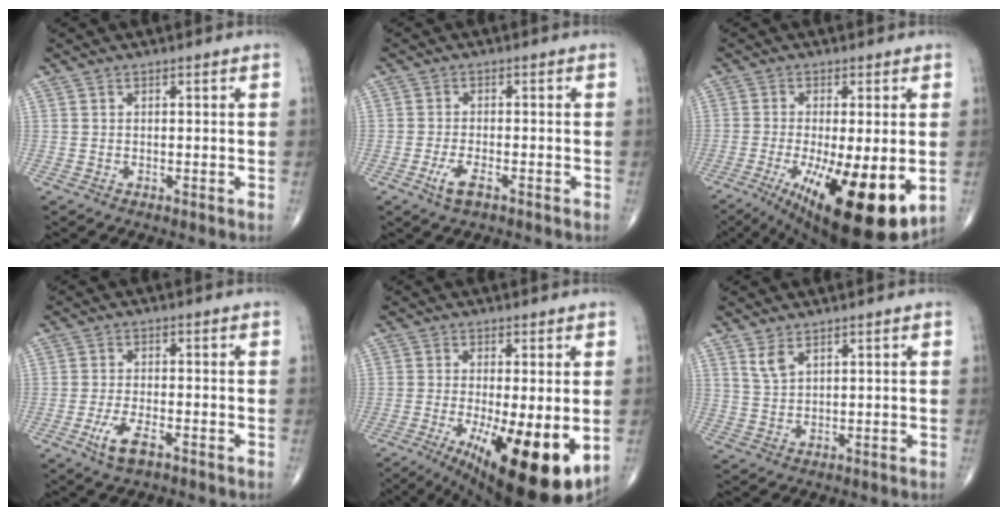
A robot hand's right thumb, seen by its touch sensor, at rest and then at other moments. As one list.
[{"total": 3.7, "force": [-2.0, 1.4, 2.8], "torque": [-0.062, 0.005, -0.035]}, {"total": 19.5, "force": [-5.9, 5.8, 17.7], "torque": [-0.259, -0.031, -0.074]}, {"total": 5.1, "force": [-2.7, 1.9, 4.0], "torque": [-0.083, 0.006, -0.046]}, {"total": 18.7, "force": [-5.4, 5.7, 17.0], "torque": [-0.230, -0.030, -0.063]}, {"total": 3.1, "force": [2.0, 1.2, 1.9], "torque": [-0.039, -0.010, 0.049]}]